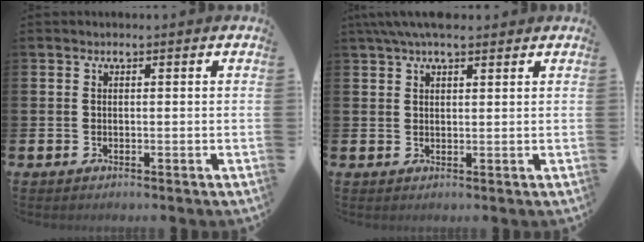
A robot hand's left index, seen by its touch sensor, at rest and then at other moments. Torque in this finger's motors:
{"motor_torque": [0.59, -1.00, 1.06, 0.21]}